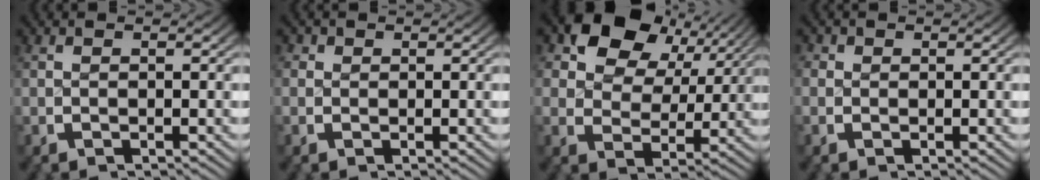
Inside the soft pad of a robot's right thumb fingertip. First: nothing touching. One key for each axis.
{"total": 1.1, "fx": 0.3, "fy": 1.1, "fz": 0.3, "tx": -0.008, "ty": -0.005, "tz": 0.004}
{"total": 9.3, "fx": 3.7, "fy": 5.9, "fz": 6.1, "tx": -0.117, "ty": -0.012, "tz": 0.068}
{"total": 1.2, "fx": 0.1, "fy": 1.2, "fz": 0.3, "tx": -0.009, "ty": -0.005, "tz": 0.000}